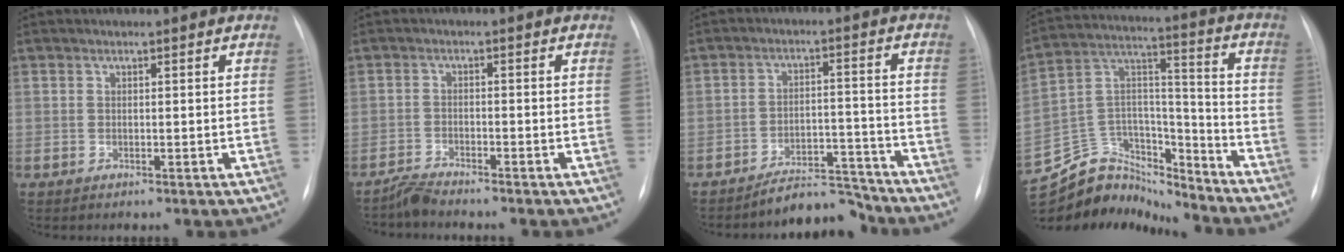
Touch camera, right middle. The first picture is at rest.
{"total": 2.6, "force": [-2.5, -0.4, 0.2], "torque": [-0.010, -0.015, -0.053]}
{"total": 6.5, "force": [-6.4, 1.2, 0.4], "torque": [0.001, 0.027, -0.098]}
{"total": 17.7, "force": [-16.7, 5.6, 2.1], "torque": [-0.048, 0.074, -0.280]}